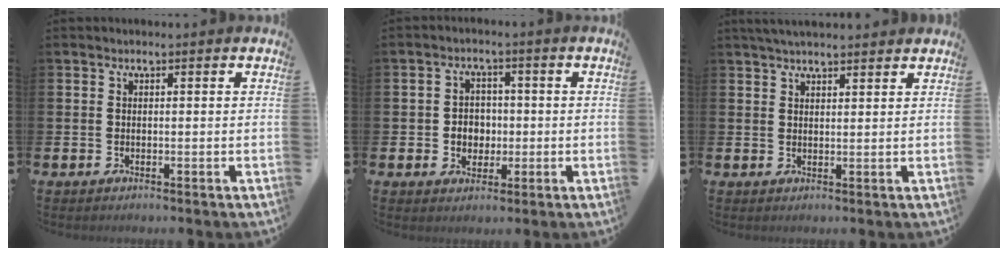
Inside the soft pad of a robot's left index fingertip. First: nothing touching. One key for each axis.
{"total": 3.4, "fx": -0.2, "fy": 3.1, "fz": 1.3, "tx": -0.020, "ty": 0.001, "tz": -0.012}
{"total": 3.1, "fx": 3.0, "fy": 0.5, "fz": 0.9, "tx": -0.024, "ty": -0.004, "tz": 0.055}